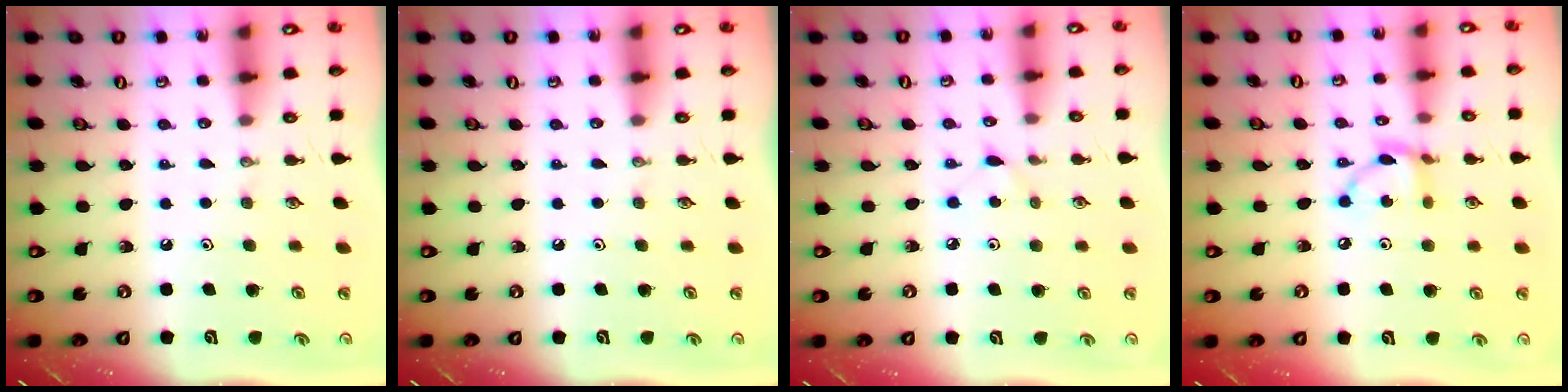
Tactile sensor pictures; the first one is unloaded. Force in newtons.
{"total": 0.0}
{"total": 2.7, "press": 2.7, "slide": 0.4}
{"total": 7.1, "press": 7.1, "slide": 0.1}